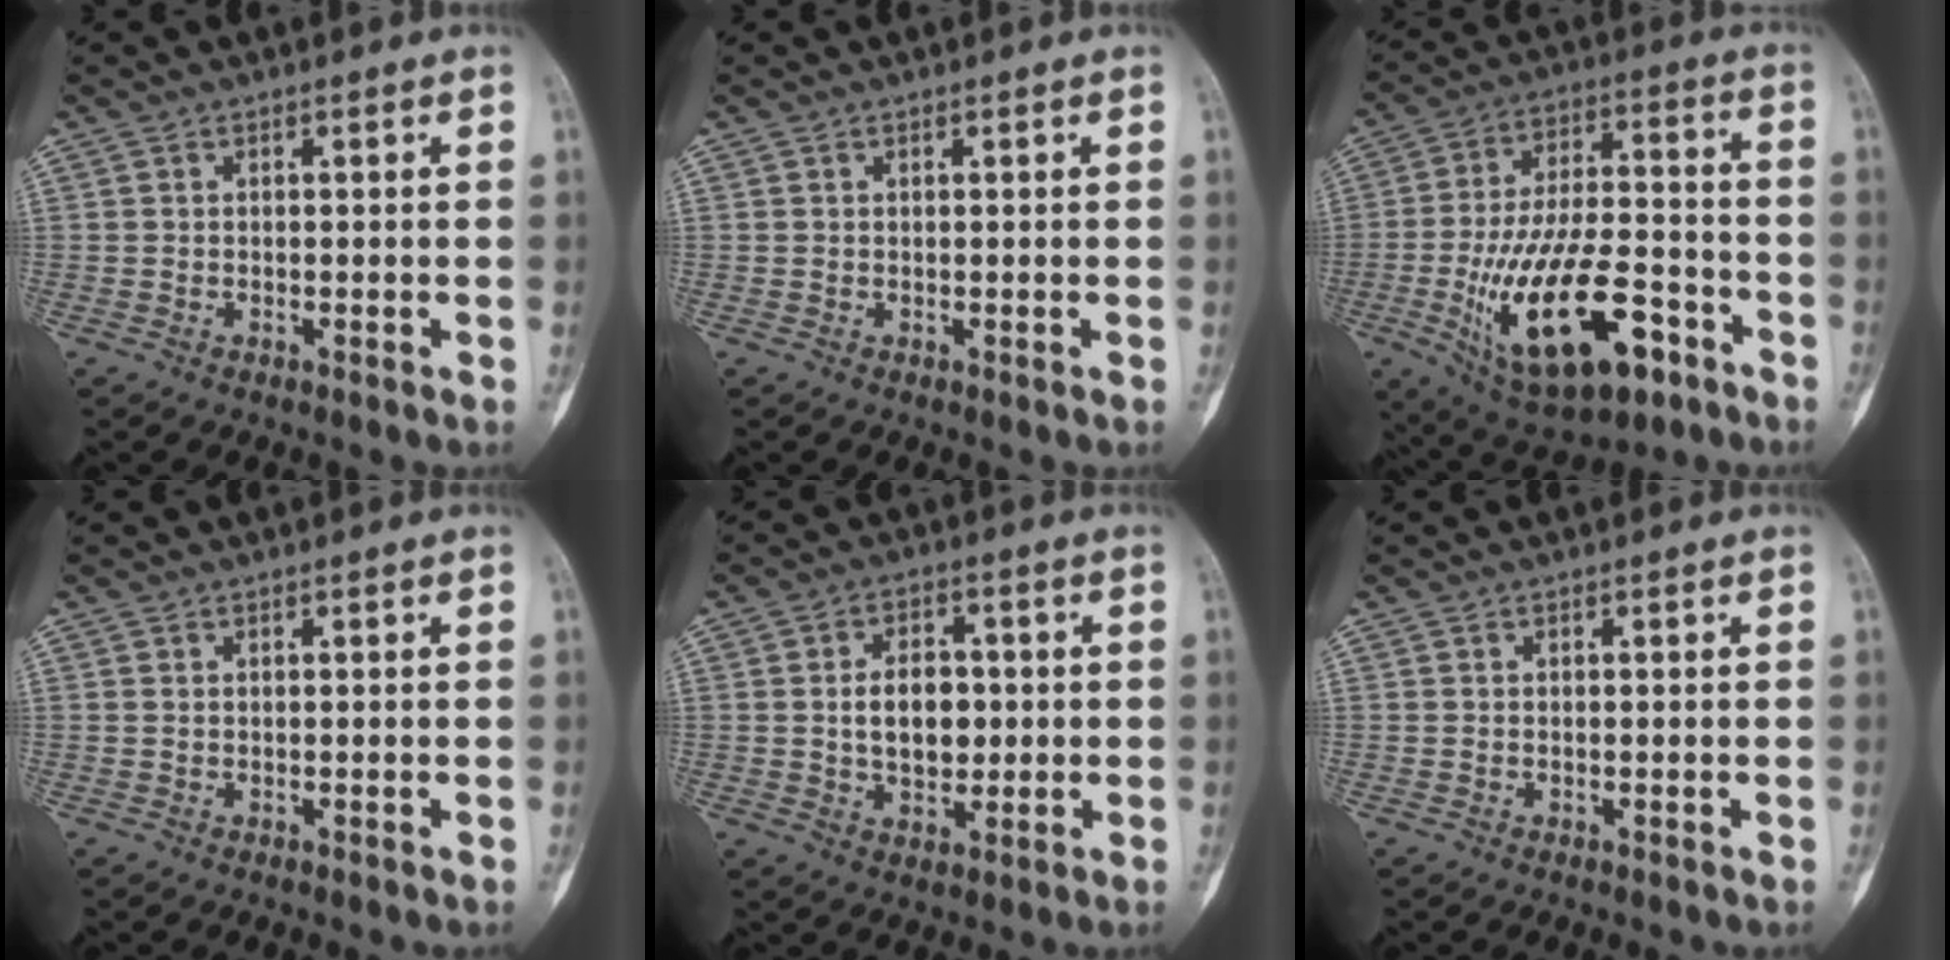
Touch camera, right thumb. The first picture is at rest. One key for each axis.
{"total": 0.0}
{"total": 22.6, "fx": -8.9, "fy": 10.2, "fz": 18.1, "tx": -0.311, "ty": 0.037, "tz": -0.133}
{"total": 0.0}
{"total": 8.1, "fx": 0.2, "fy": 5.4, "fz": 6.0, "tx": -0.074, "ty": 0.004, "tz": 0.006}
{"total": 0.0}